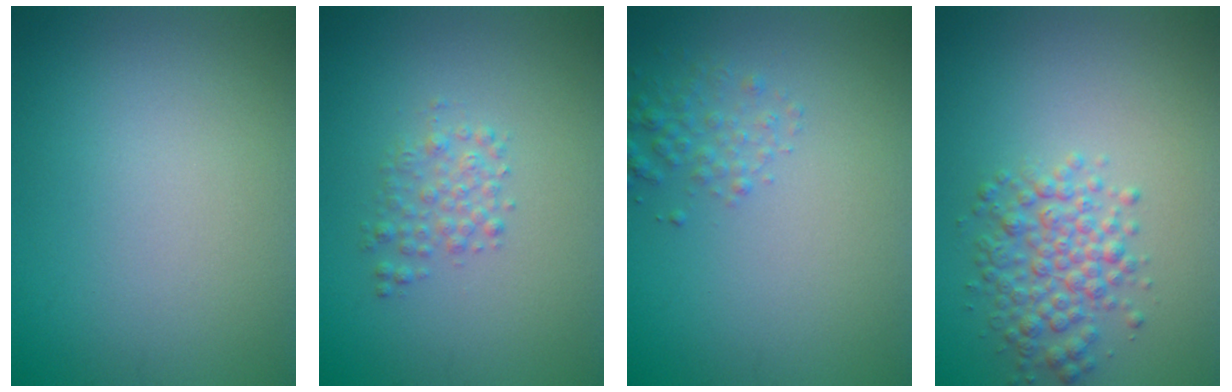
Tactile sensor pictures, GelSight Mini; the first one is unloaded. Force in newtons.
{"total": 1.8, "press": 1.8, "slide": 0.0}
{"total": 1.8, "press": 1.8, "slide": 0.1}
{"total": 3.7, "press": 3.7, "slide": 0.1}